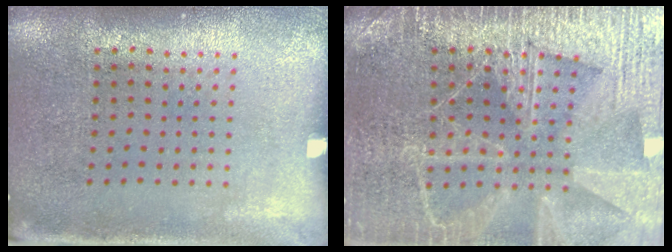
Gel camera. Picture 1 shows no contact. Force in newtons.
{"total": 6.6, "press": 6.5, "slide": 0.9}